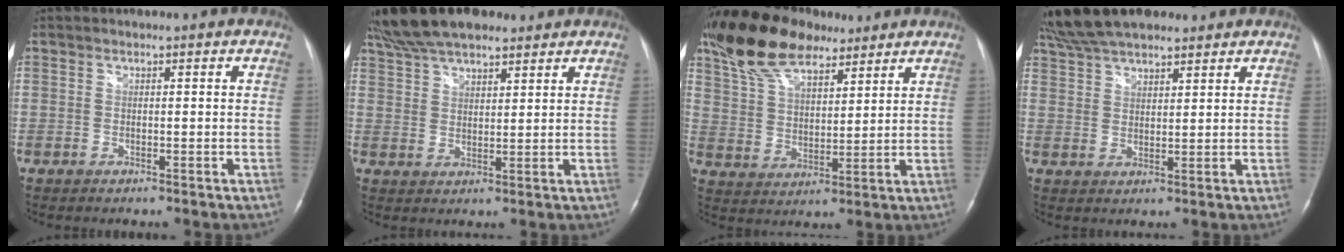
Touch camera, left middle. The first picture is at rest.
{"total": 13.4, "force": [10.8, 4.3, 6.6], "torque": [-0.125, 0.041, 0.191]}
{"total": 14.0, "force": [10.8, 5.2, 7.3], "torque": [-0.144, 0.028, 0.201]}
{"total": 11.9, "force": [10.0, 3.6, 5.5], "torque": [-0.099, 0.042, 0.178]}